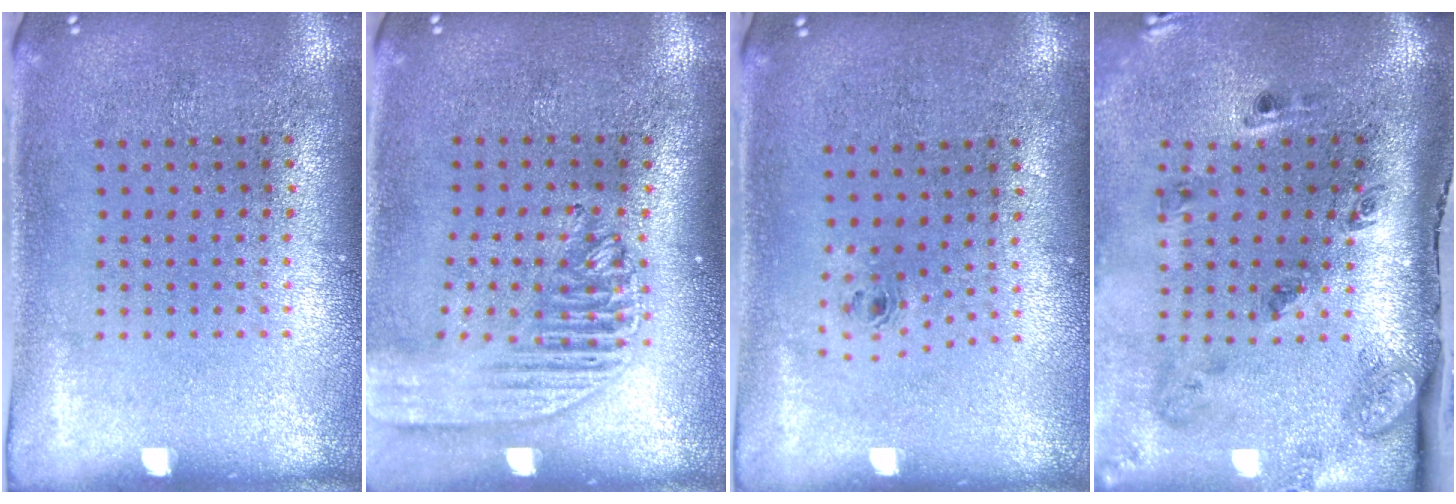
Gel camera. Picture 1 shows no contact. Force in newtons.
{"total": 2.0, "press": 1.7, "slide": 1.1}
{"total": 0.7, "press": 0.4, "slide": 0.6}
{"total": 3.2, "press": 2.0, "slide": 2.5}